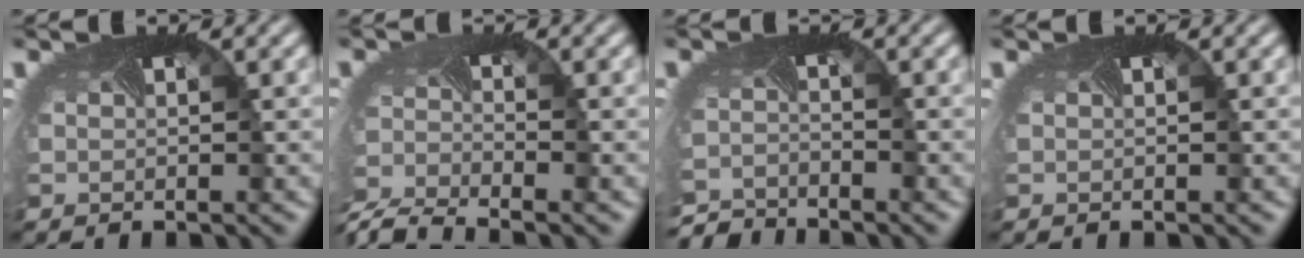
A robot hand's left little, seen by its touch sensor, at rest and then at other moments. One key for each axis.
{"total": 6.1, "fx": -5.7, "fy": 1.1, "fz": 2.0, "tx": -0.056, "ty": -0.034, "tz": -0.109}
{"total": 3.9, "fx": -3.9, "fy": 0.2, "fz": -0.4, "tx": -0.005, "ty": -0.022, "tz": -0.076}
{"total": 0.0}